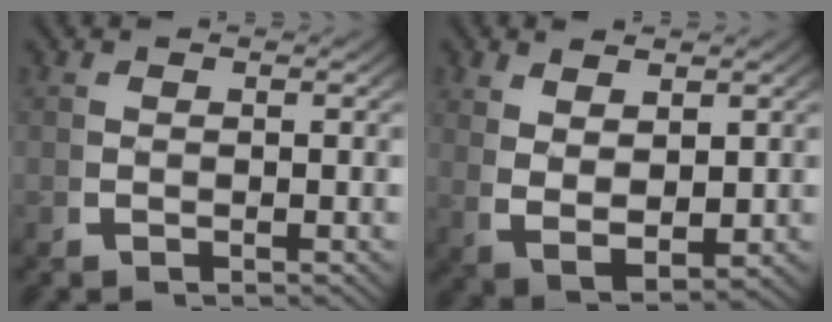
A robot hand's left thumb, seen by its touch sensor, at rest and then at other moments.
{"total": 5.0, "force": [0.5, 3.1, 3.9], "torque": [-0.094, -0.025, 0.033]}